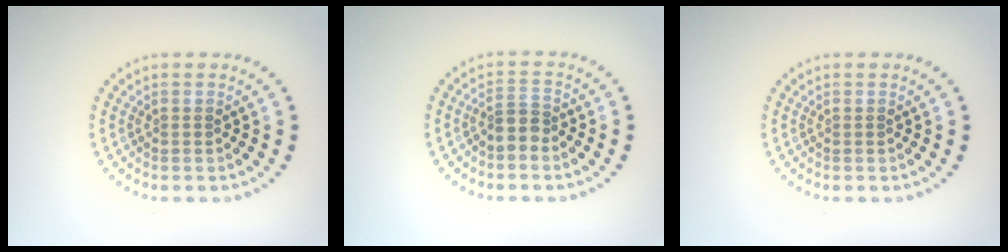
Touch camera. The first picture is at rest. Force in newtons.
{"total": 2.1, "press": 1.6, "slide": 1.4}
{"total": 0.0}